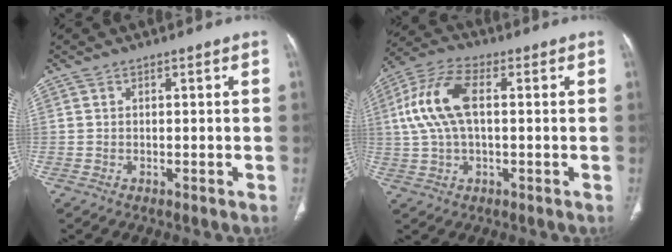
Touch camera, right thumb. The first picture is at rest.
{"total": 11.6, "force": [1.4, 5.7, 10.0], "torque": [-0.218, 0.026, 0.025]}